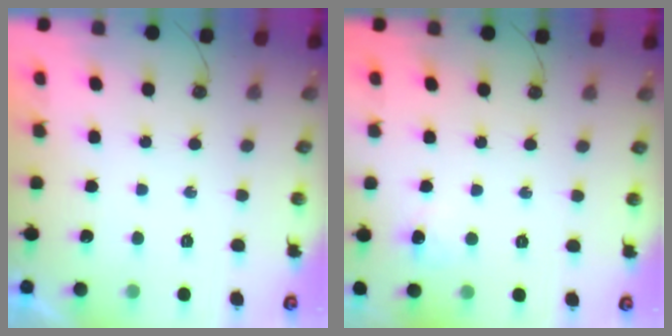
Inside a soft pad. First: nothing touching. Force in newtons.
{"total": 3.6, "press": 3.5, "slide": 0.7}